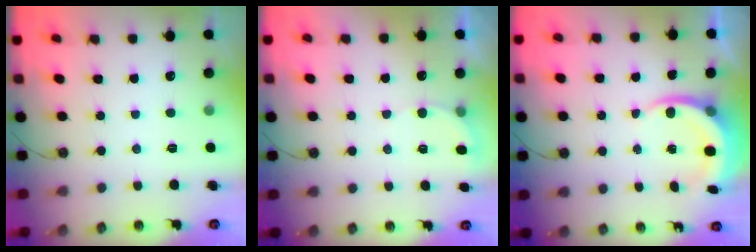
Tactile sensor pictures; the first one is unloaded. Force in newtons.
{"total": 3.6, "press": 3.4, "slide": 0.9}
{"total": 6.2, "press": 6.1, "slide": 1.3}